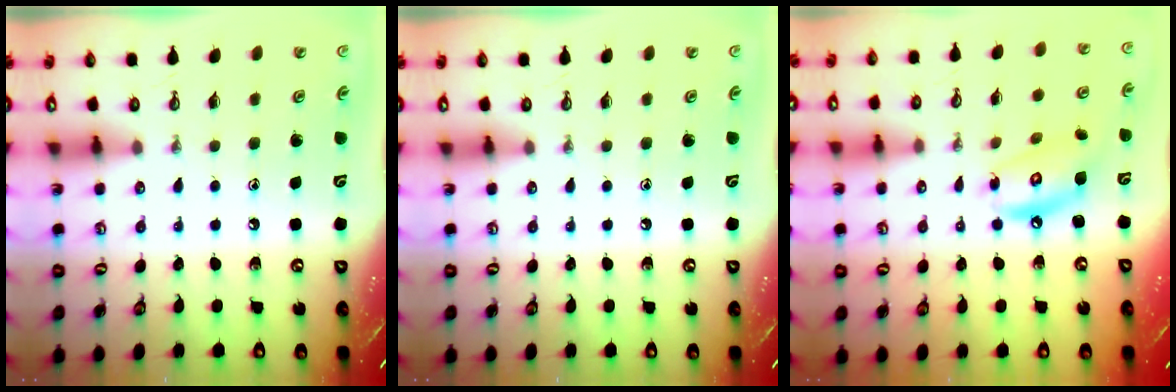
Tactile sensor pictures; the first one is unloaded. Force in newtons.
{"total": 0.0}
{"total": 10.6, "press": 10.6, "slide": 0.8}